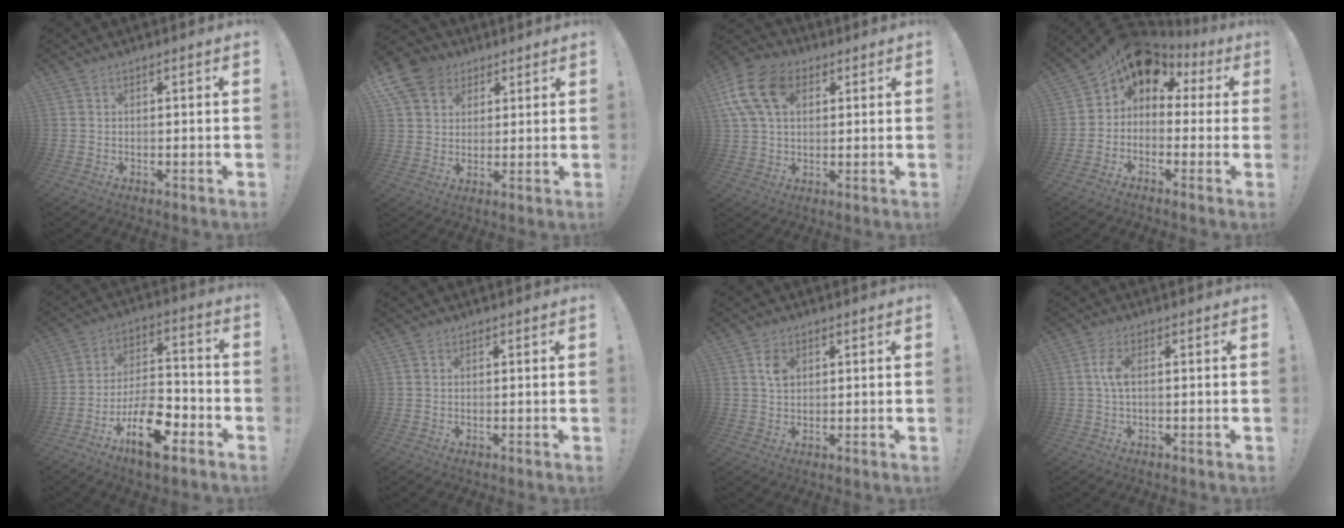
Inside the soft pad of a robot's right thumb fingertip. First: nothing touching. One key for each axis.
{"total": 11.2, "fx": 5.4, "fy": 8.9, "fz": 4.1, "tx": -0.073, "ty": -0.033, "tz": 0.109}
{"total": 15.5, "fx": 5.5, "fy": 10.5, "fz": 10.0, "tx": -0.195, "ty": -0.011, "tz": 0.107}
{"total": 7.8, "fx": 3.8, "fy": 5.7, "fz": 3.7, "tx": -0.053, "ty": -0.030, "tz": 0.067}
{"total": 16.6, "fx": -9.2, "fy": 7.5, "fz": 11.7, "tx": -0.188, "ty": 0.067, "tz": -0.146}
{"total": 0.7, "fx": 0.4, "fy": 0.5, "fz": 0.0, "tx": 0.004, "ty": -0.001, "tz": 0.007}
{"total": 3.5, "fx": 1.4, "fy": 2.4, "fz": 2.1, "tx": -0.021, "ty": -0.006, "tz": 0.023}
{"total": 4.5, "fx": 0.3, "fy": 2.0, "fz": 4.1, "tx": -0.074, "ty": 0.004, "tz": 0.004}